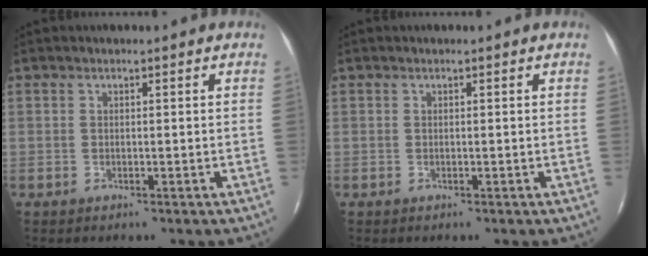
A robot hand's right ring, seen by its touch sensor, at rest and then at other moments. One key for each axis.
{"total": 0.0}